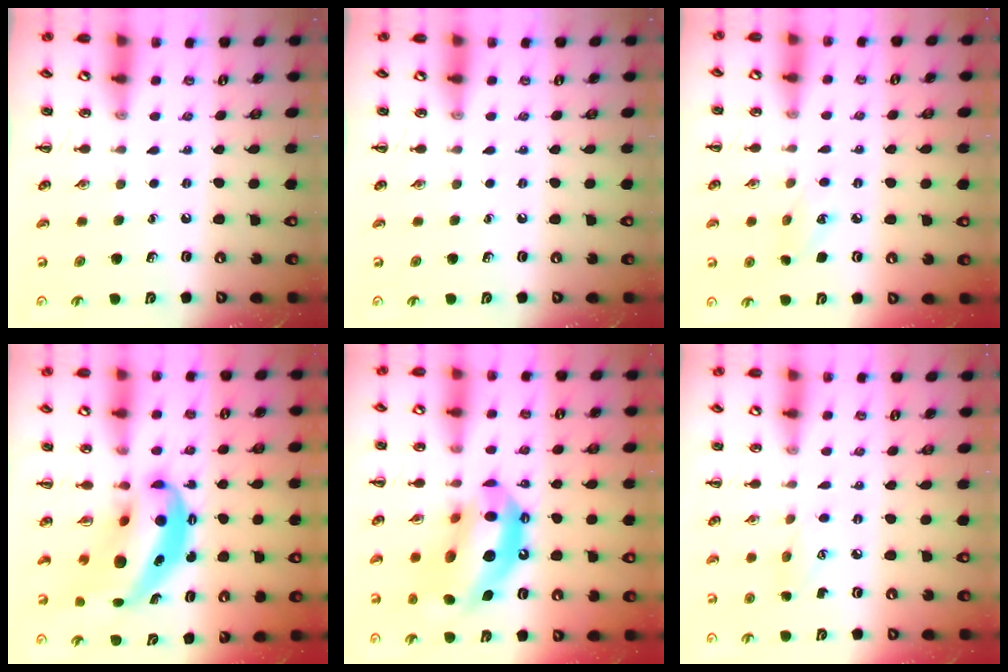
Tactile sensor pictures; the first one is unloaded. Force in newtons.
{"total": 0.0}
{"total": 5.4, "press": 5.2, "slide": 1.5}
{"total": 11.6, "press": 11.3, "slide": 2.8}
{"total": 18.5, "press": 17.8, "slide": 5.1}
{"total": 5.6, "press": 5.5, "slide": 1.3}